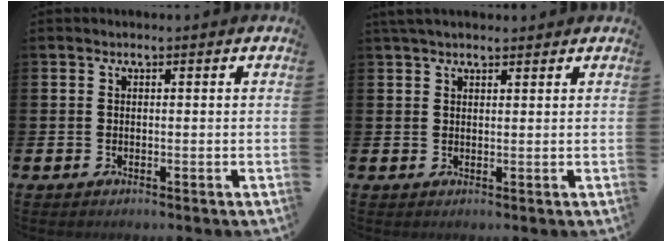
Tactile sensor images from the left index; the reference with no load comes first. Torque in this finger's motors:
{"motor_torque": [1.06, -1.08, 0.25, 0.16]}